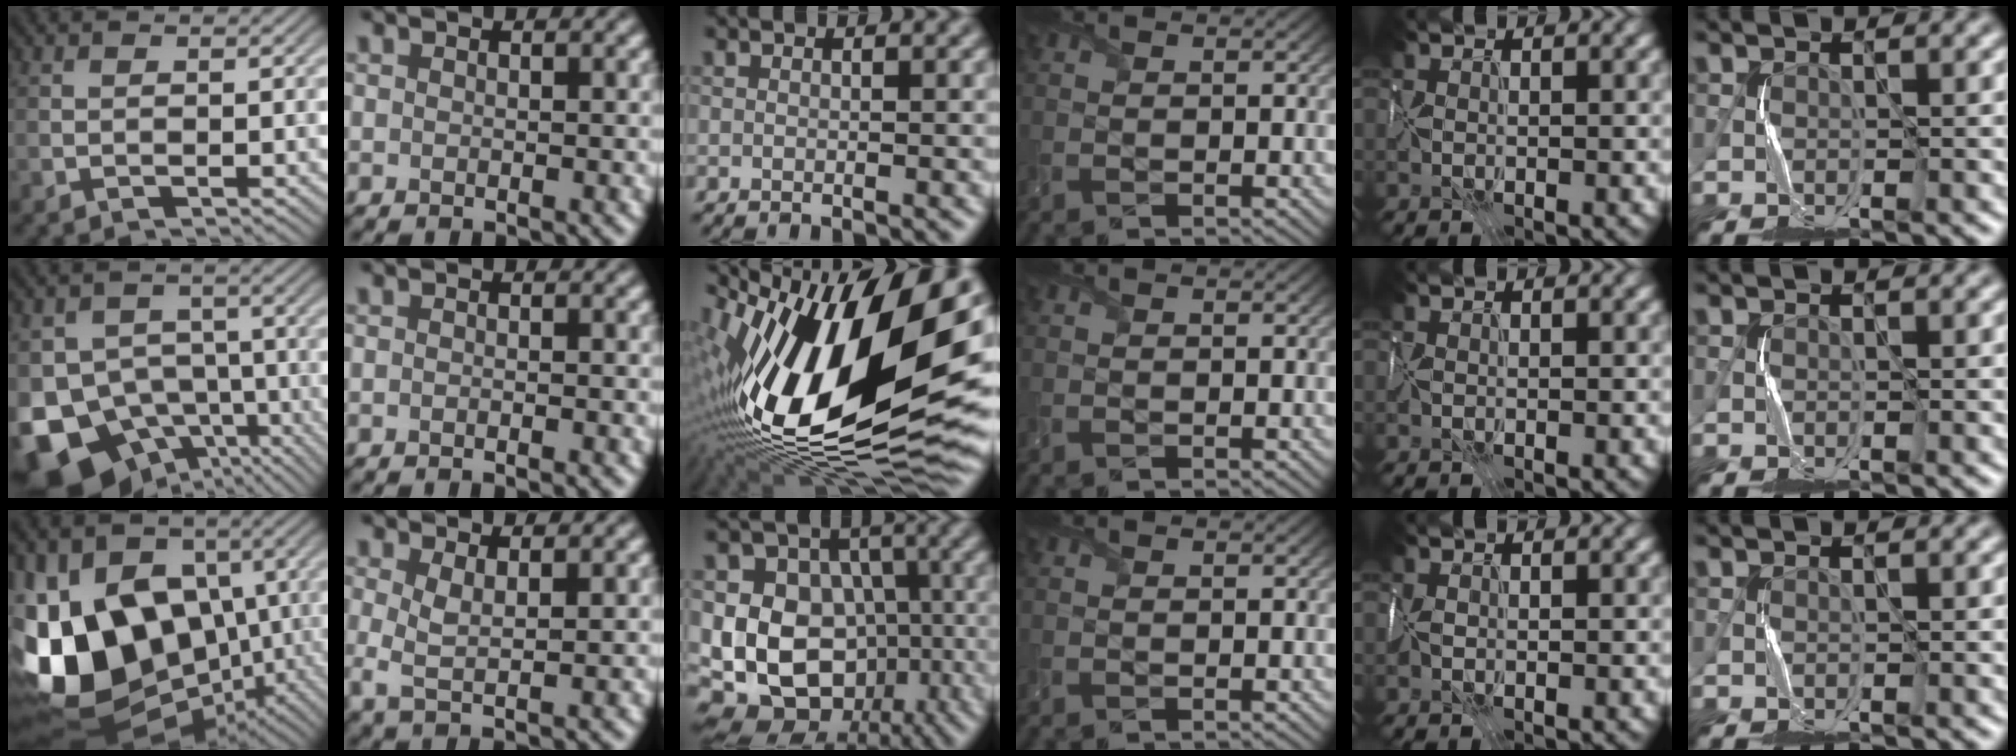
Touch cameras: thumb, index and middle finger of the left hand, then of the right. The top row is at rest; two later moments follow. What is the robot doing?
{"motion": "wrap", "object": "receipt paper"}